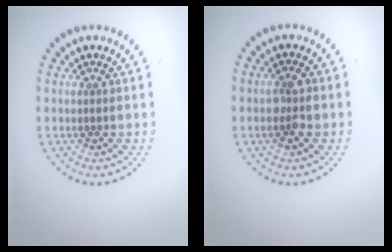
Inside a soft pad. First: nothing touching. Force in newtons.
{"total": 2.6, "press": 2.5, "slide": 0.5}